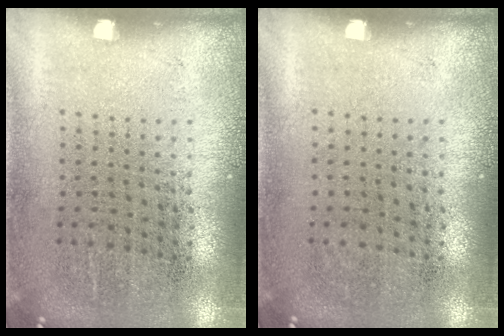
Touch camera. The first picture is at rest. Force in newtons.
{"total": 0.0}